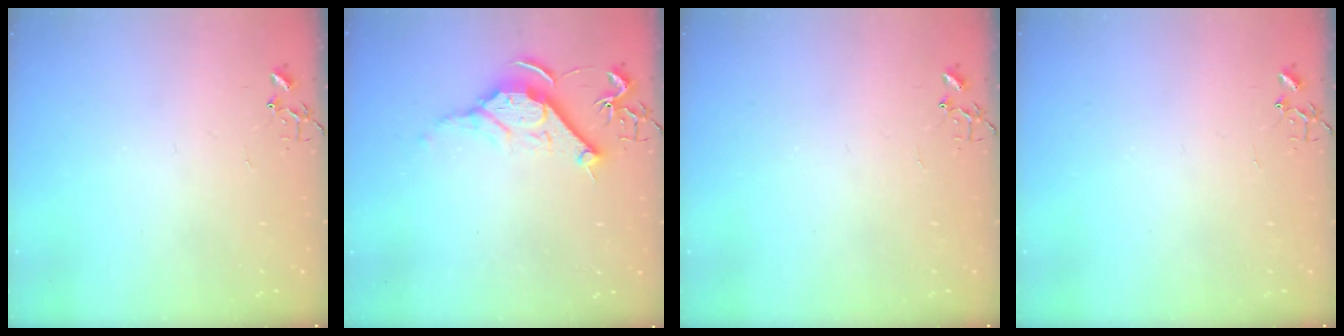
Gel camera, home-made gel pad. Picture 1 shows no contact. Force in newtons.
{"total": 11.4, "press": 11.4, "slide": 1.2}
{"total": 0.0}
{"total": 0.0}